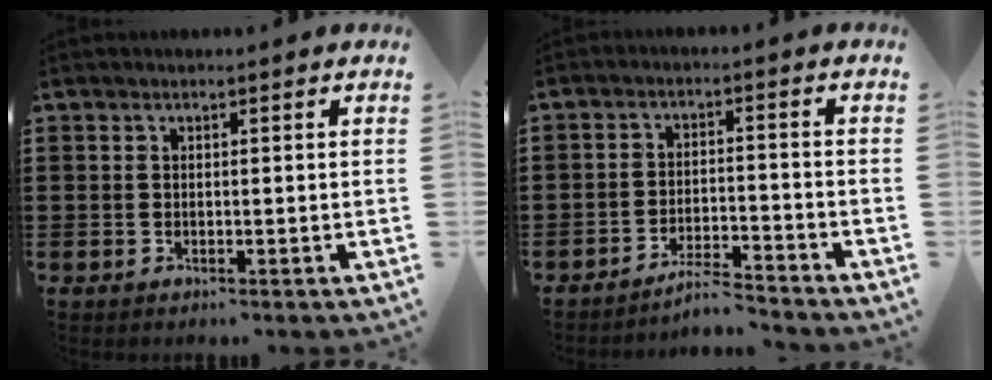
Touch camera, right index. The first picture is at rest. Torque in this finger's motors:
{"motor_torque": [0.07, -0.07, -0.07, -0.01]}